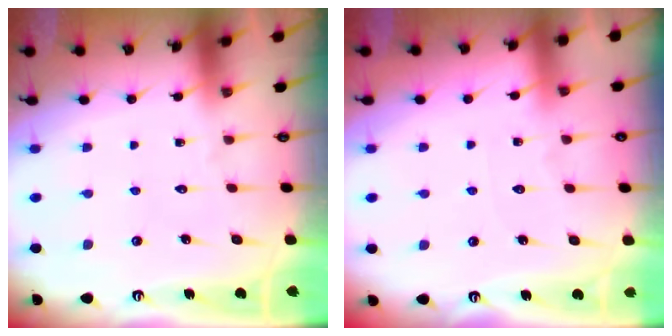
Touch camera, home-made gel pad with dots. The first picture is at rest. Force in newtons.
{"total": 2.9, "press": 2.9, "slide": 0.5}